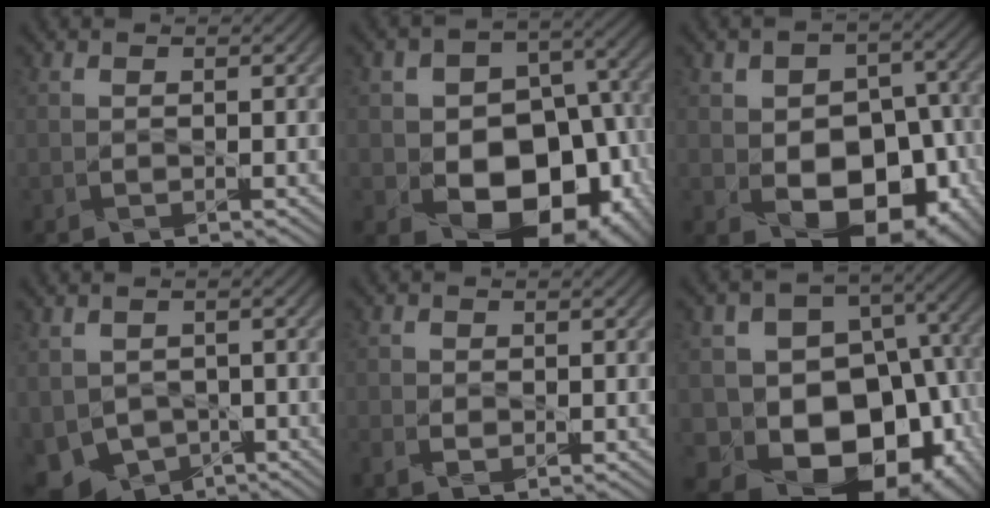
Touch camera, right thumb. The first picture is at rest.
{"total": 17.2, "force": [-4.2, 12.9, 10.6], "torque": [-0.142, -0.027, -0.062]}
{"total": 13.9, "force": [-3.3, 9.5, 9.6], "torque": [-0.125, -0.019, -0.036]}
{"total": 6.4, "force": [-2.2, 4.9, 3.5], "torque": [-0.095, -0.023, -0.036]}
{"total": 1.9, "force": [-0.6, 1.3, 1.3], "torque": [-0.029, -0.007, -0.014]}
{"total": 19.2, "force": [-4.6, 15.2, 10.8], "torque": [-0.164, -0.028, -0.050]}